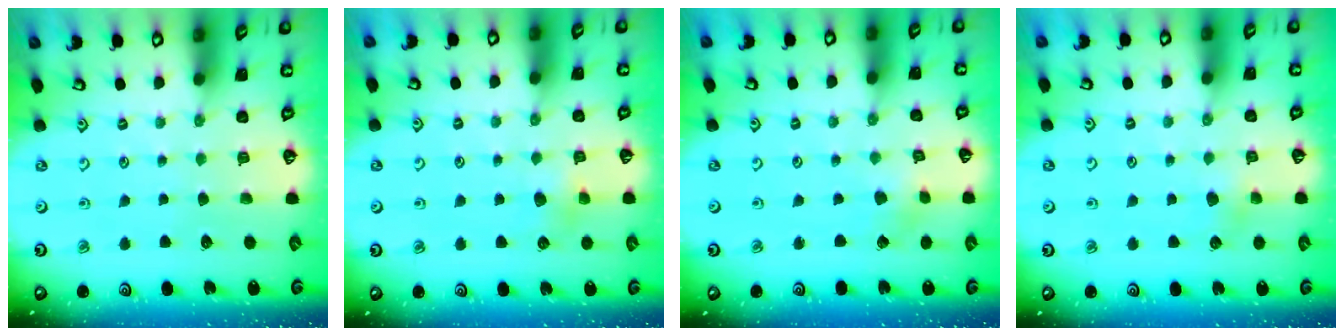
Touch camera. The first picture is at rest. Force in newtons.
{"total": 4.2, "press": 4.2, "slide": 0.4}
{"total": 1.8, "press": 1.8, "slide": 0.3}
{"total": 4.1, "press": 4.0, "slide": 0.7}